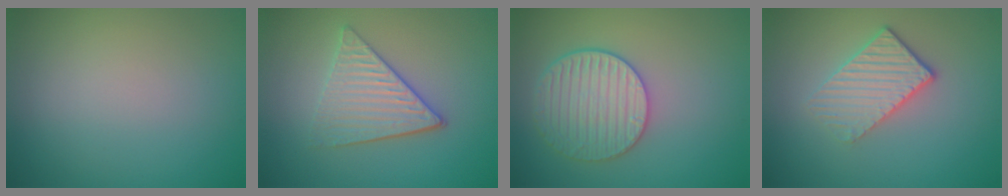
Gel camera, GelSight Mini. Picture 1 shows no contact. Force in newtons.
{"total": 3.9, "press": 3.3, "slide": 2.0}
{"total": 4.1, "press": 3.8, "slide": 1.4}
{"total": 3.1, "press": 2.7, "slide": 1.7}